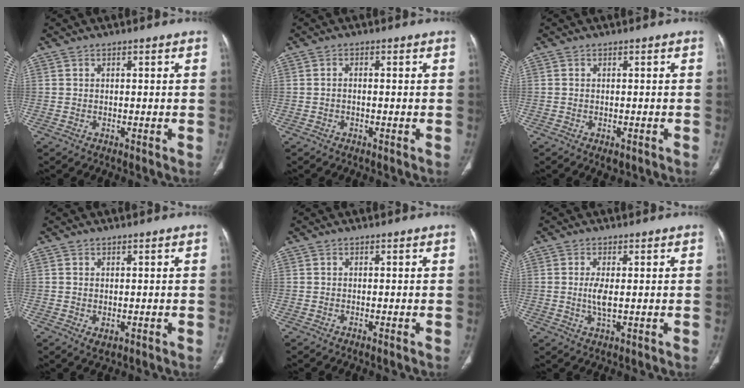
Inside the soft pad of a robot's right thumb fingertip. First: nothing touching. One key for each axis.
{"total": 0.9, "fx": -0.3, "fy": 0.4, "fz": 0.7, "tx": -0.013, "ty": 0.004, "tz": -0.007}
{"total": 1.9, "fx": -1.0, "fy": 1.0, "fz": 1.2, "tx": -0.017, "ty": 0.004, "tz": -0.006}
{"total": 1.6, "fx": -0.4, "fy": 1.0, "fz": 1.2, "tx": -0.021, "ty": -0.004, "tz": 0.000}
{"total": 0.6, "fx": -0.4, "fy": 0.0, "fz": 0.4, "tx": -0.009, "ty": -0.001, "tz": -0.005}
{"total": 3.3, "fx": 0.0, "fy": 1.0, "fz": 3.2, "tx": -0.074, "ty": -0.008, "tz": 0.002}